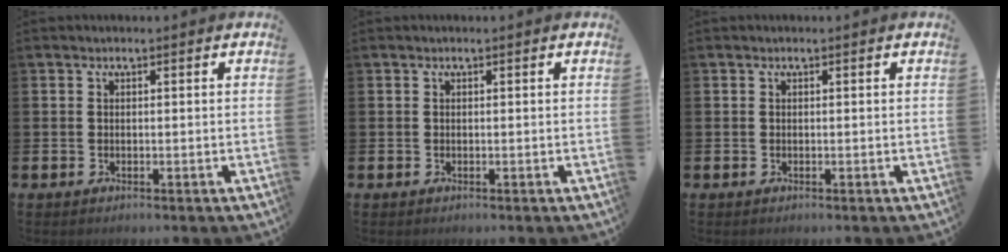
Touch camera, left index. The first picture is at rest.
{"total": 0.0}
{"total": 0.0}